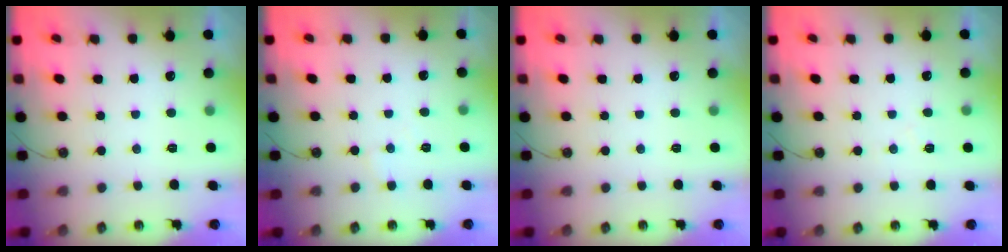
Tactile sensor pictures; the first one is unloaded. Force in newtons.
{"total": 3.1, "press": 3.0, "slide": 0.6}
{"total": 0.0}
{"total": 3.7, "press": 3.7, "slide": 0.5}